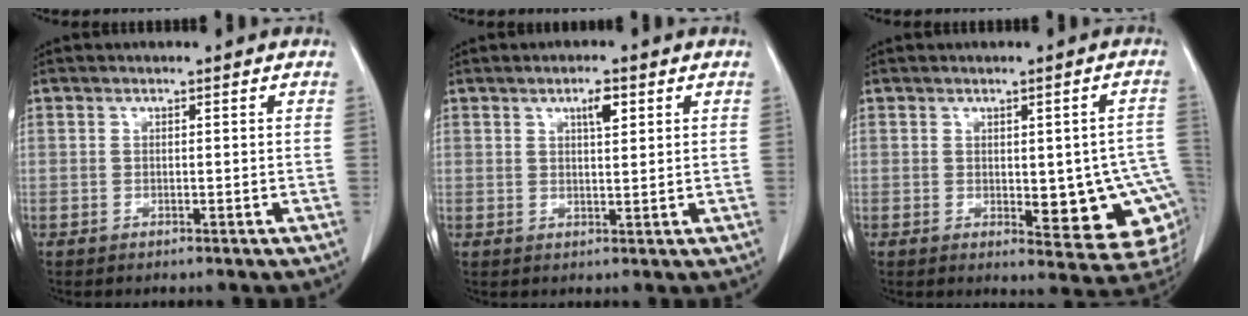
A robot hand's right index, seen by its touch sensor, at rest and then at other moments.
{"total": 3.0, "force": [1.5, 0.8, 2.4], "torque": [-0.039, 0.000, 0.023]}
{"total": 13.3, "force": [-2.2, 5.0, 12.1], "torque": [-0.101, 0.008, -0.011]}